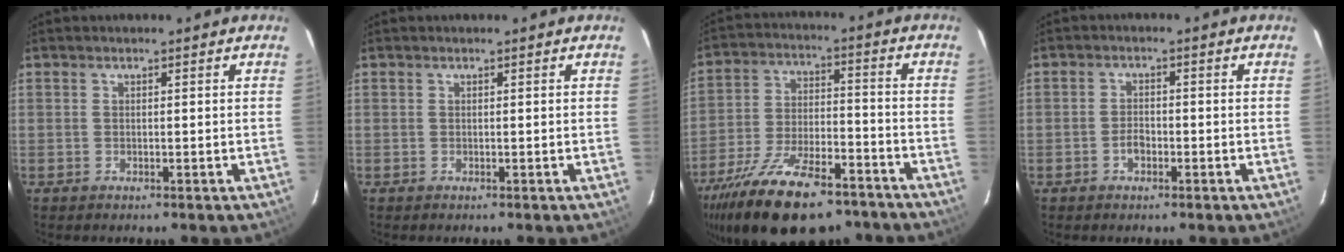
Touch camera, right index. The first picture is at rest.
{"total": 0.0}
{"total": 22.2, "force": [-16.3, 8.4, 12.4], "torque": [-0.238, -0.026, -0.252]}
{"total": 2.5, "force": [-1.3, 1.5, 1.5], "torque": [-0.030, 0.005, -0.024]}